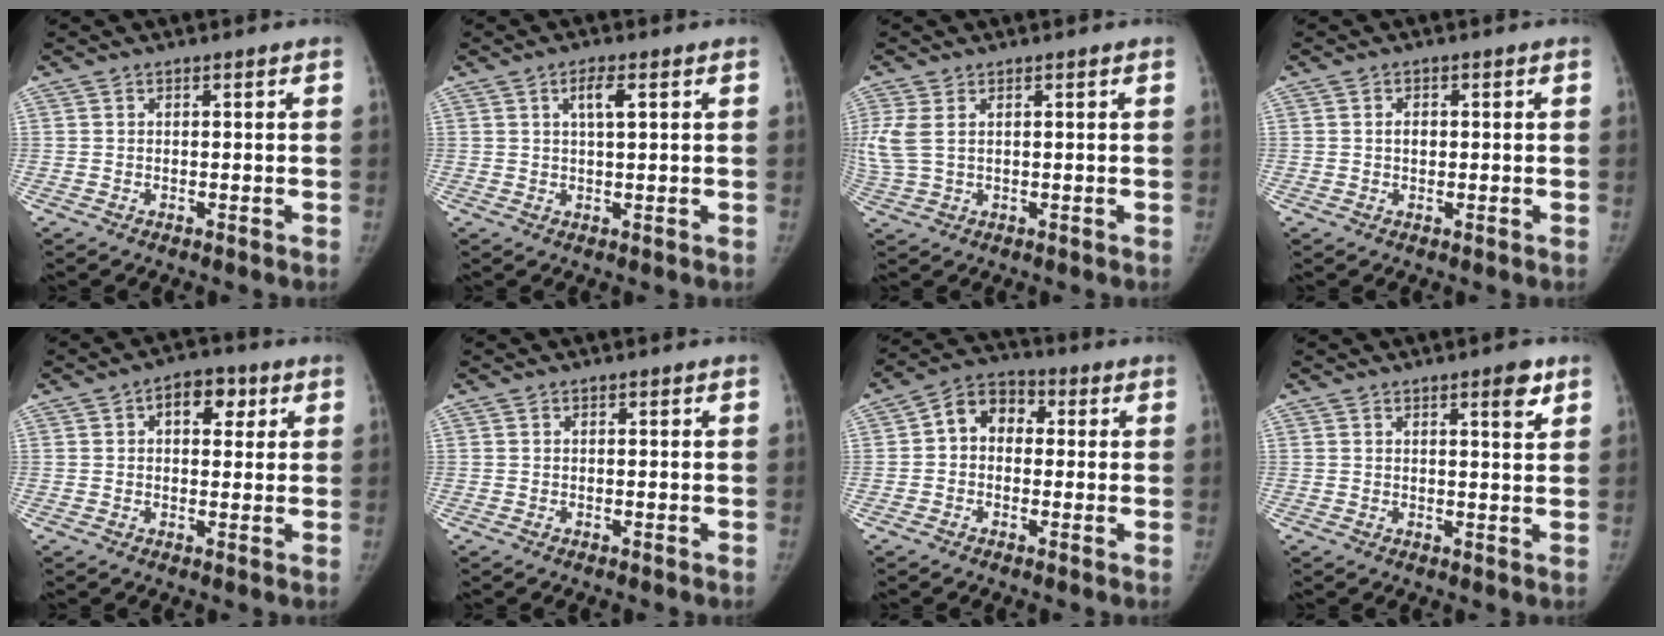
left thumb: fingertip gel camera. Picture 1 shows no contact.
{"total": 3.5, "force": [1.3, 0.9, 3.1], "torque": [-0.055, 0.001, 0.024]}
{"total": 5.6, "force": [1.3, 3.2, 4.4], "torque": [-0.133, 0.010, 0.035]}
{"total": 1.6, "force": [0.1, 1.2, 1.0], "torque": [-0.009, 0.002, 0.001]}
{"total": 6.3, "force": [2.2, 4.1, 4.3], "torque": [-0.028, 0.001, 0.024]}
{"total": 0.0}
{"total": 7.7, "force": [0.6, 6.1, 4.7], "torque": [-0.048, 0.022, -0.008]}
{"total": 3.8, "force": [2.3, 0.9, 3.0], "torque": [-0.034, -0.014, 0.031]}